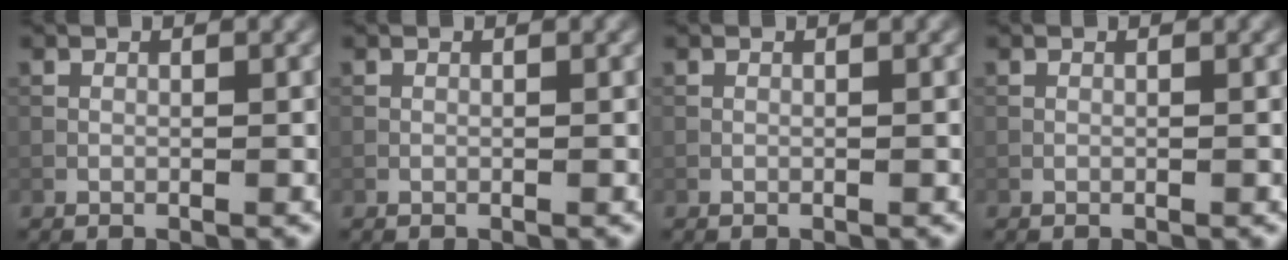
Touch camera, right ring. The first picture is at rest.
{"total": 0.0}
{"total": 0.0}
{"total": 0.0}